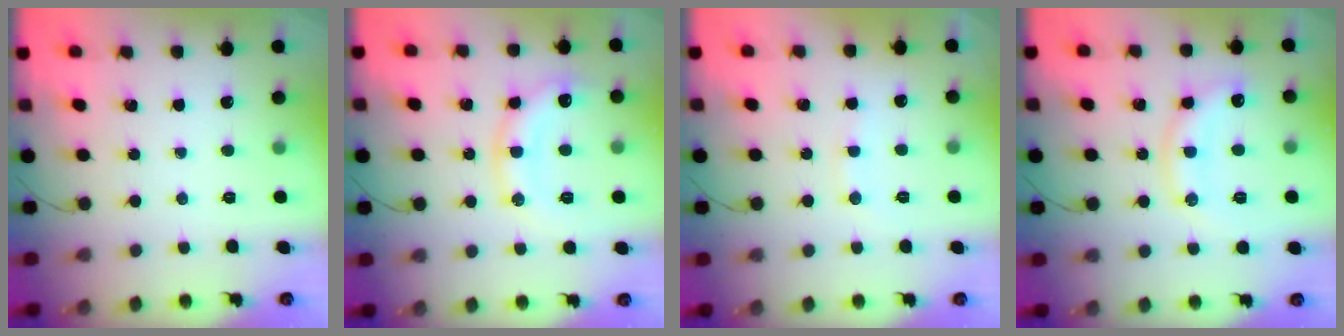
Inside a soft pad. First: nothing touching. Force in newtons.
{"total": 10.8, "press": 10.7, "slide": 0.6}
{"total": 7.5, "press": 7.4, "slide": 1.5}
{"total": 13.1, "press": 13.1, "slide": 0.5}